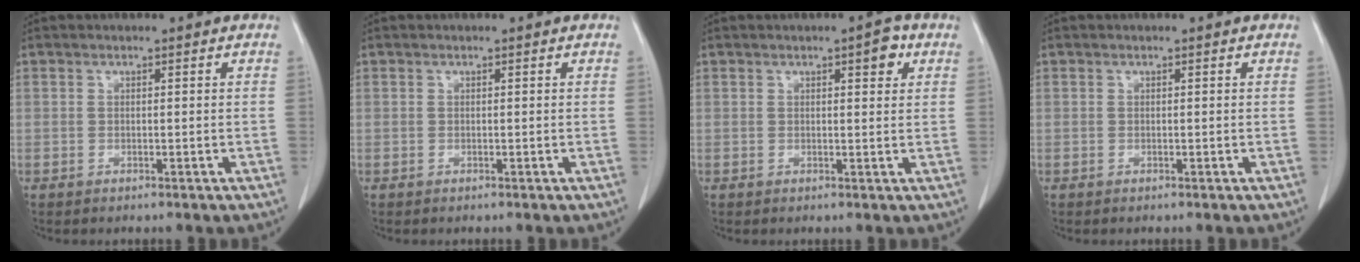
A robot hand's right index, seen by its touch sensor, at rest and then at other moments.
{"total": 0.0}
{"total": 2.9, "force": [1.4, 0.8, 2.4], "torque": [-0.030, 0.002, 0.017]}
{"total": 0.0}